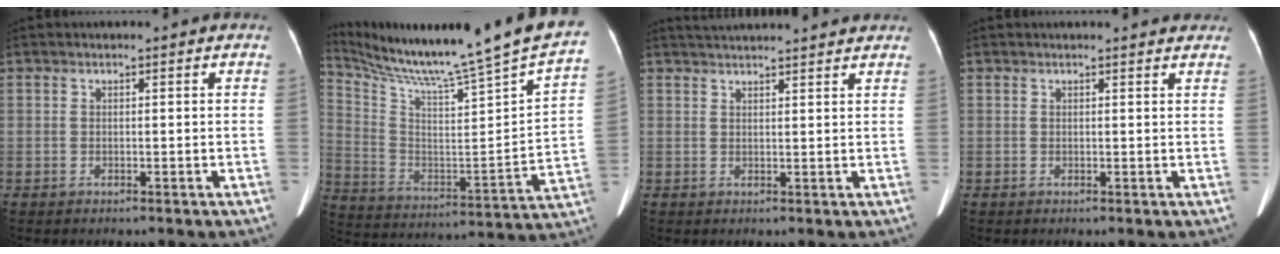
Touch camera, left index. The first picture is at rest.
{"total": 28.4, "force": [24.4, -0.7, 14.5], "torque": [-0.260, -0.096, 0.355]}
{"total": 11.0, "force": [10.3, 0.6, 3.7], "torque": [-0.061, 0.025, 0.134]}
{"total": 5.6, "force": [5.3, 0.9, 1.6], "torque": [-0.016, 0.005, 0.046]}